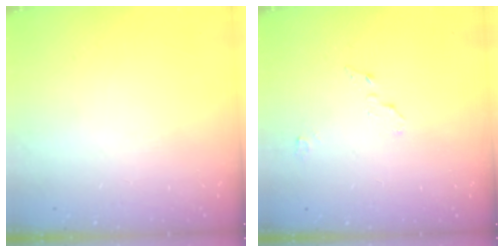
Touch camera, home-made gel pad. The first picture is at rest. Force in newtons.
{"total": 3.6, "press": 3.6, "slide": 0.4}